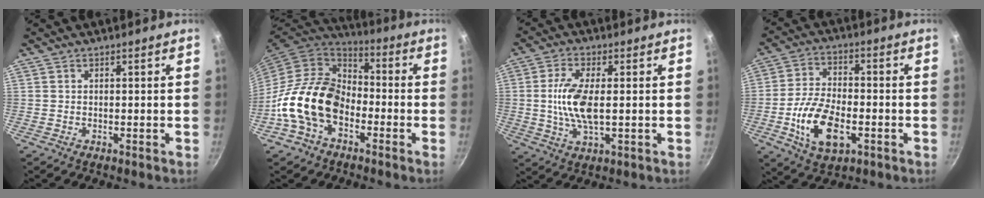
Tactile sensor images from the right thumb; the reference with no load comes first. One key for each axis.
{"total": 17.5, "fx": -5.1, "fy": 12.1, "fz": 11.6, "tx": -0.180, "ty": 0.048, "tz": -0.115}
{"total": 9.2, "fx": 0.2, "fy": 3.7, "fz": 8.4, "tx": -0.172, "ty": -0.001, "tz": 0.003}
{"total": 13.3, "fx": -3.9, "fy": 7.2, "fz": 10.5, "tx": -0.189, "ty": 0.018, "tz": -0.072}